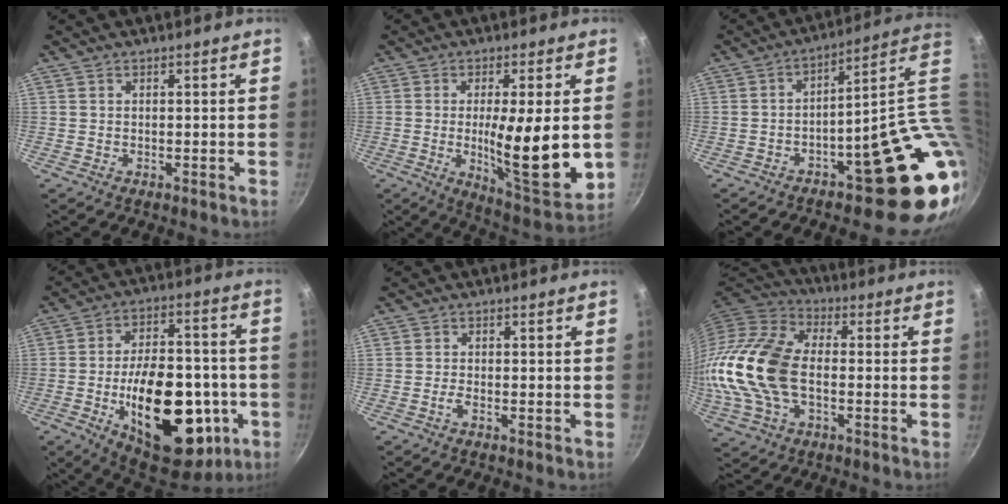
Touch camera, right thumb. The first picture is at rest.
{"total": 16.8, "force": [-0.9, 4.2, 16.2], "torque": [-0.236, -0.024, -0.008]}
{"total": 20.6, "force": [-1.0, 6.2, 19.6], "torque": [-0.206, -0.001, -0.004]}
{"total": 28.4, "force": [-7.5, 15.1, 22.9], "torque": [-0.301, 0.030, -0.092]}
{"total": 1.1, "force": [-0.6, 0.1, 0.9], "torque": [-0.025, 0.004, -0.018]}
{"total": 18.6, "force": [-1.8, 11.4, 14.6], "torque": [-0.285, 0.028, -0.043]}